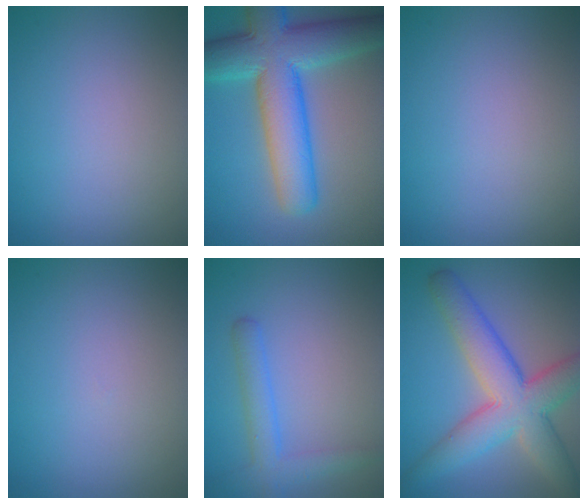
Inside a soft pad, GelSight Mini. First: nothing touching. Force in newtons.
{"total": 11.0, "press": 11.0, "slide": 0.5}
{"total": 0.0}
{"total": 0.0}
{"total": 3.0, "press": 3.0, "slide": 0.2}
{"total": 8.9, "press": 8.9, "slide": 0.5}